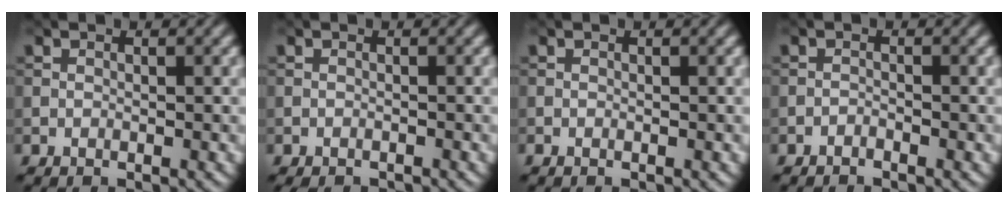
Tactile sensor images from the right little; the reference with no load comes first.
{"total": 1.7, "force": [-1.6, 0.3, 0.5], "torque": [-0.004, -0.005, -0.024]}
{"total": 0.0}
{"total": 0.0}